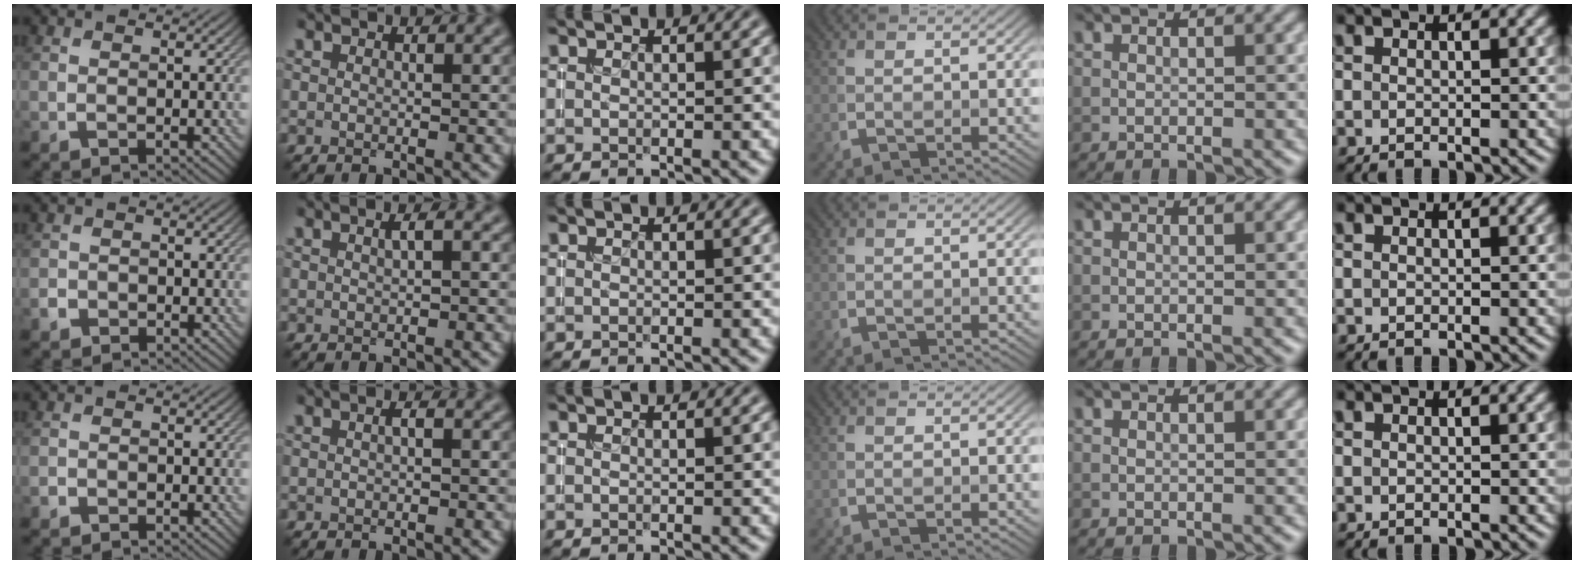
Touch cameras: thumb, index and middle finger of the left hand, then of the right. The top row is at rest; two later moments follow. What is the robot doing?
{"motion": "insert", "object": "coin"}